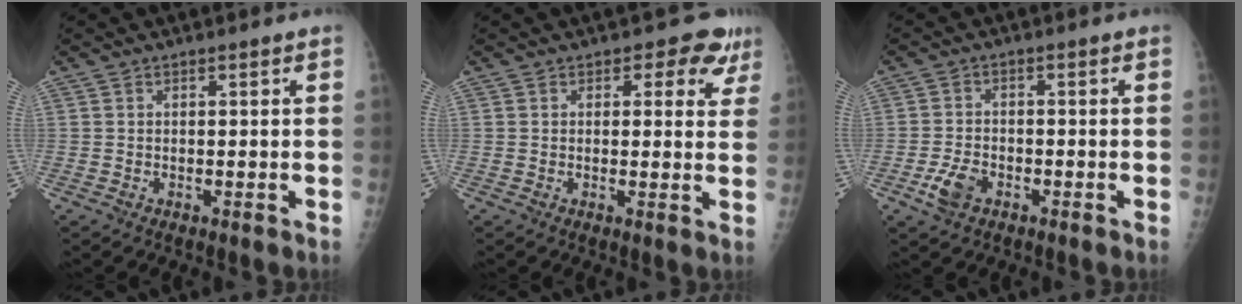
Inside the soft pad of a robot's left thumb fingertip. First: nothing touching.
{"total": 5.6, "force": [3.4, 3.4, 2.8], "torque": [0.007, -0.014, 0.027]}
{"total": 4.3, "force": [-2.1, 2.6, 2.7], "torque": [-0.055, 0.007, -0.040]}